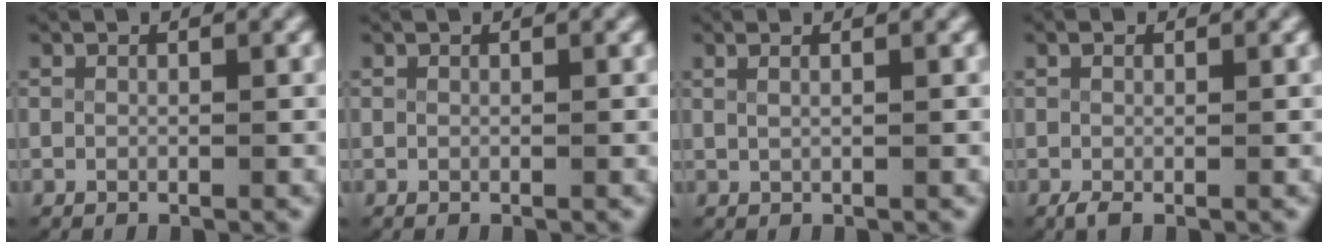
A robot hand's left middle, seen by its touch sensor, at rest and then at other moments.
{"total": 0.0}
{"total": 1.0, "force": [0.5, -0.3, 0.8], "torque": [-0.015, 0.001, 0.013]}
{"total": 0.9, "force": [-0.5, 0.3, 0.7], "torque": [-0.022, -0.012, -0.001]}